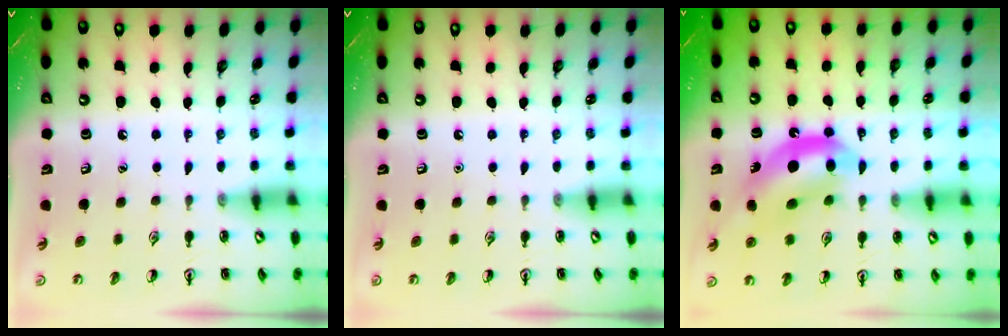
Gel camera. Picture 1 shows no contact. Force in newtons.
{"total": 0.0}
{"total": 12.4, "press": 11.9, "slide": 3.6}